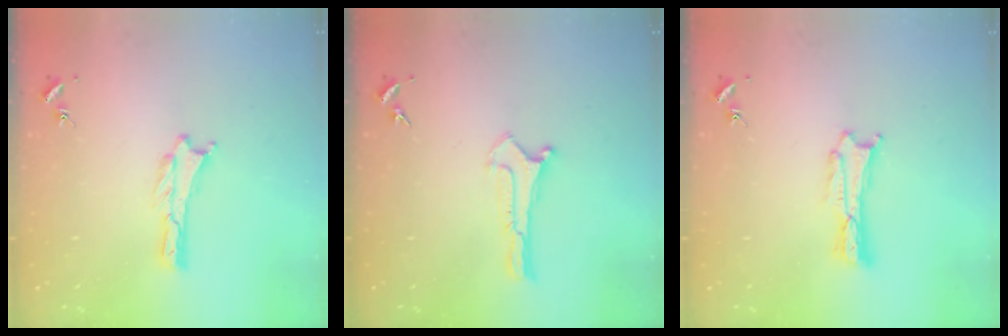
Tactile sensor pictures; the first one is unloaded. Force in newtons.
{"total": 0.0}
{"total": 0.6, "press": 0.6, "slide": 0.2}